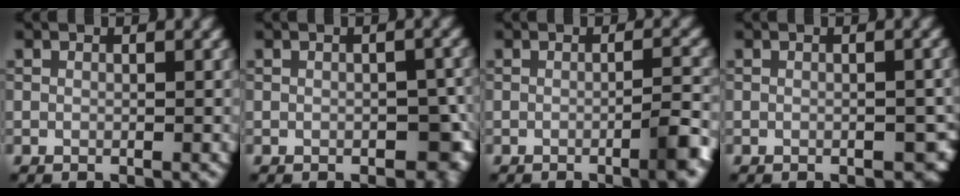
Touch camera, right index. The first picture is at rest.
{"total": 3.0, "force": [-0.7, 1.9, 2.3], "torque": [-0.024, -0.009, -0.005]}
{"total": 3.3, "force": [-1.4, 0.6, 2.9], "torque": [-0.035, 0.008, -0.031]}
{"total": 2.2, "force": [-0.9, 1.1, 1.7], "torque": [-0.019, 0.003, -0.007]}